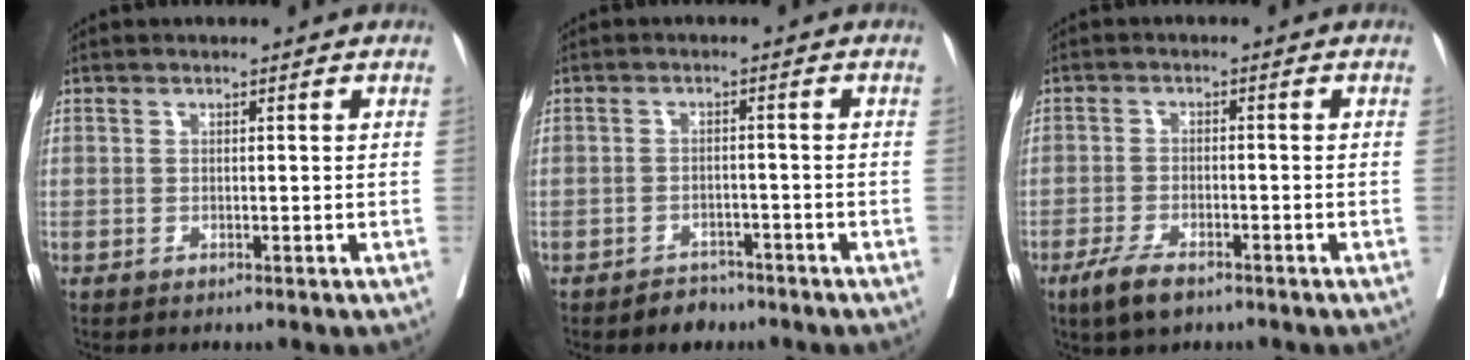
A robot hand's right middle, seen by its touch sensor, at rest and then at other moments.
{"total": 2.9, "force": [-2.4, 1.6, 0.7], "torque": [-0.012, 0.004, -0.032]}
{"total": 5.1, "force": [-3.6, 1.5, 3.3], "torque": [-0.067, -0.007, -0.063]}